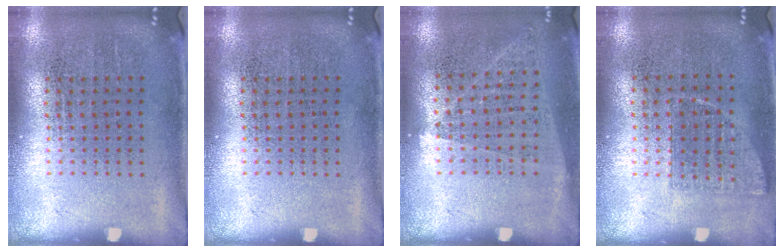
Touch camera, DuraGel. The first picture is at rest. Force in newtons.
{"total": 0.0}
{"total": 1.0, "press": 0.9, "slide": 0.4}
{"total": 0.7, "press": 0.7, "slide": 0.2}